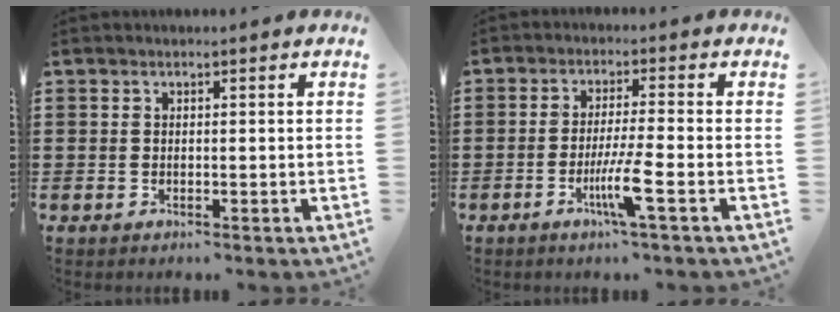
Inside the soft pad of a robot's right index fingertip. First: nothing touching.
{"total": 6.1, "force": [-2.5, -0.4, 5.6], "torque": [-0.105, -0.019, -0.046]}